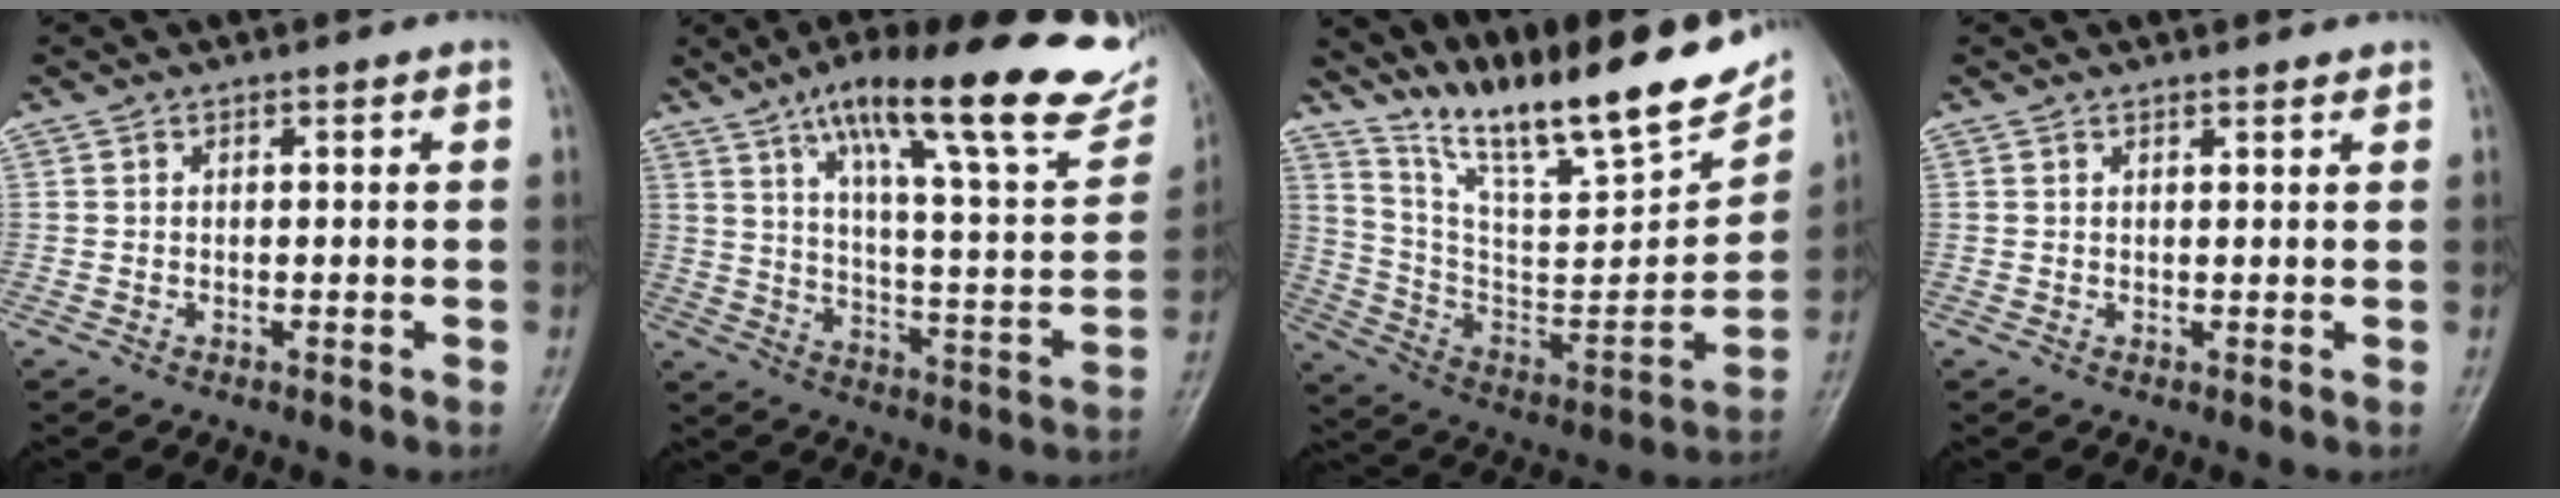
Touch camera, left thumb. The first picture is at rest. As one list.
[{"total": 27.8, "force": [18.6, 5.9, 19.9], "torque": [-0.264, -0.053, 0.273]}, {"total": 24.6, "force": [19.3, 4.5, 14.6], "torque": [-0.202, -0.094, 0.329]}, {"total": 1.2, "force": [1.1, 0.1, 0.4], "torque": [-0.002, -0.004, 0.017]}]